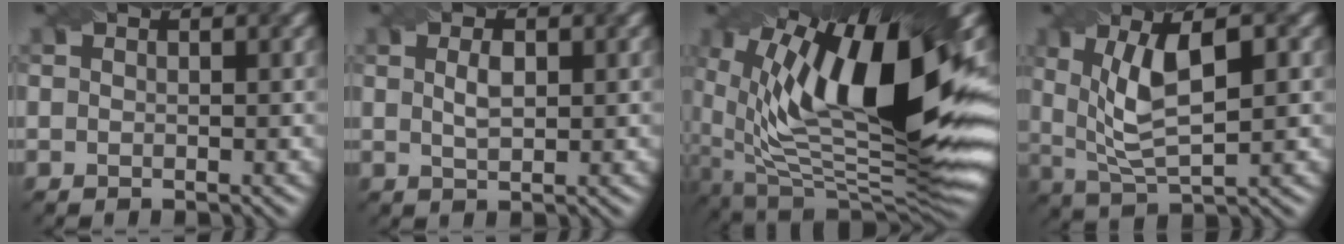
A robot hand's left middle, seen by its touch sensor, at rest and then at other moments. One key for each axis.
{"total": 1.9, "fx": 0.5, "fy": 0.9, "fz": 1.6, "tx": -0.034, "ty": 0.000, "tz": 0.013}
{"total": 15.3, "fx": 4.5, "fy": 5.4, "fz": 13.6, "tx": -0.231, "ty": -0.002, "tz": 0.069}
{"total": 7.0, "fx": 1.4, "fy": 2.5, "fz": 6.4, "tx": -0.130, "ty": 0.000, "tz": 0.027}